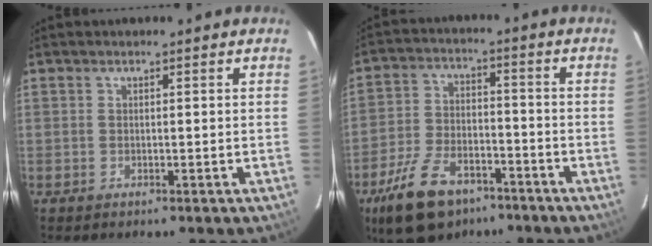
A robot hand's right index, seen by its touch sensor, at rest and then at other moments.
{"total": 14.8, "force": [-9.4, 7.8, 8.3], "torque": [-0.185, -0.005, -0.162]}